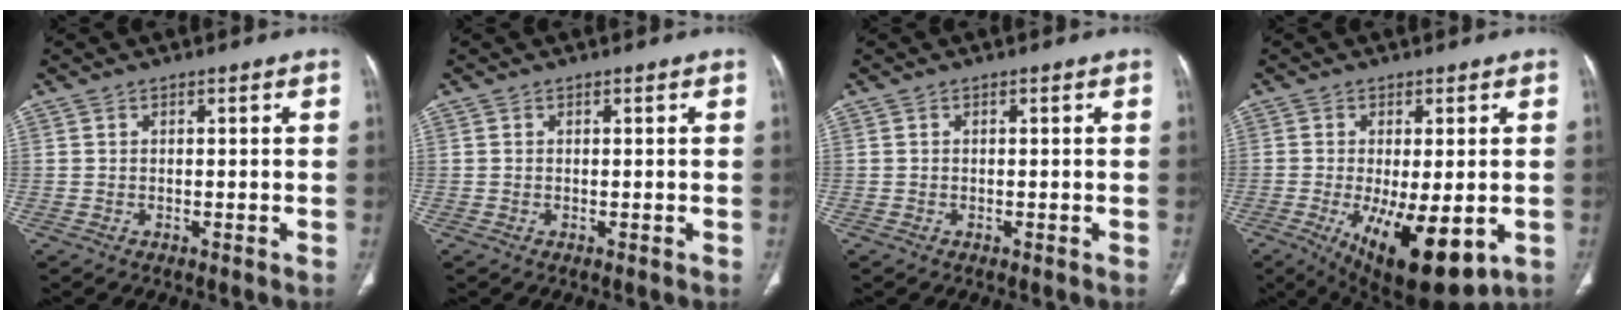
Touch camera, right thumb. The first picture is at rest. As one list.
[{"total": 0.0}, {"total": 0.0}, {"total": 15.6, "force": [-4.8, 6.1, 13.6], "torque": [-0.203, -0.022, -0.053]}]